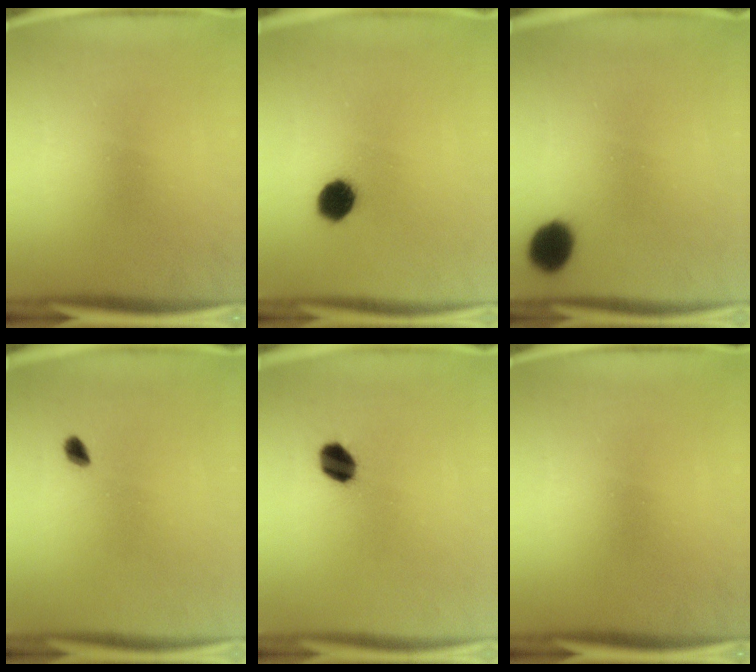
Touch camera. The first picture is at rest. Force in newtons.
{"total": 7.2}
{"total": 9.5}
{"total": 1.7}
{"total": 6.1}
{"total": 0.0}